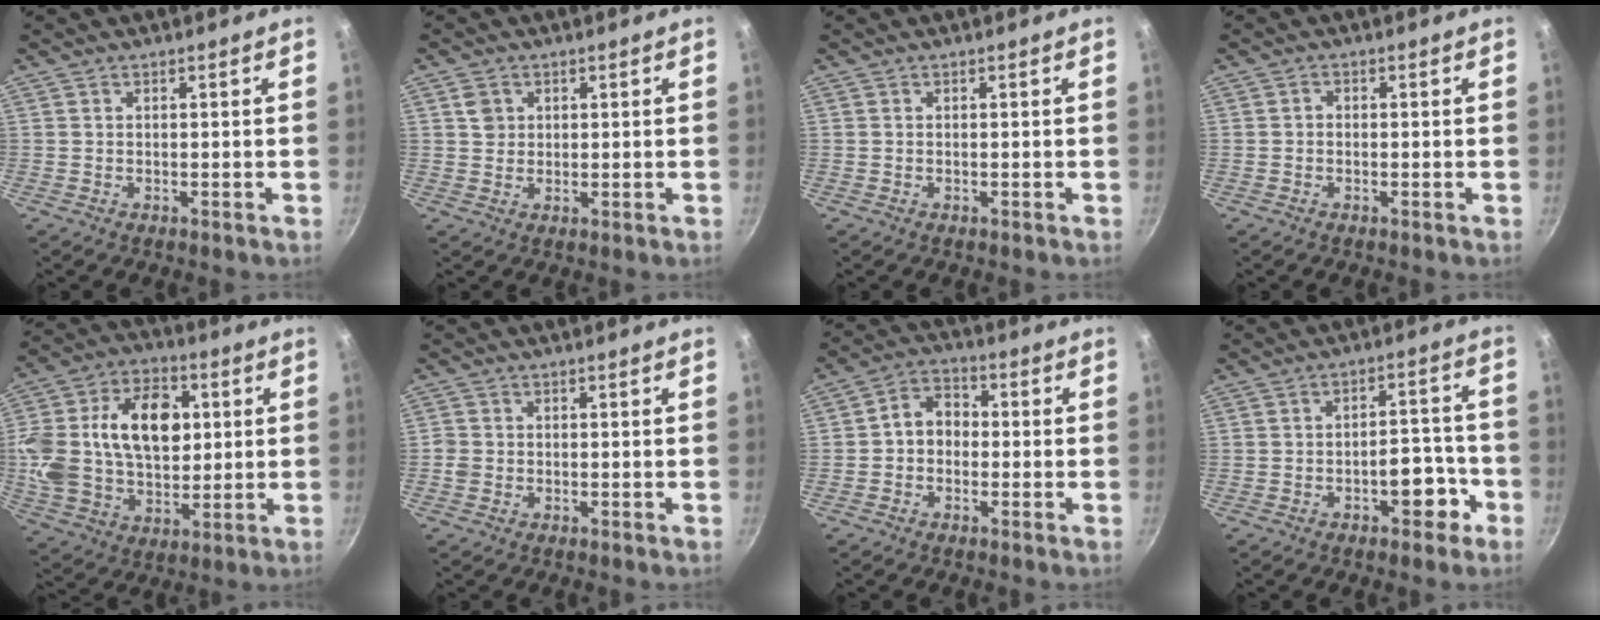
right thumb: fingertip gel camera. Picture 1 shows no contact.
{"total": 3.0, "force": [1.0, 2.6, 1.1], "torque": [-0.006, 0.000, 0.016]}
{"total": 0.0}
{"total": 1.1, "force": [-0.2, 0.9, 0.6], "torque": [-0.009, 0.006, -0.006]}
{"total": 24.1, "force": [3.8, 16.3, 17.3], "torque": [-0.317, 0.021, 0.063]}
{"total": 1.9, "force": [-0.6, 1.7, 0.7], "torque": [-0.009, 0.007, -0.012]}
{"total": 6.2, "force": [-0.5, 5.0, 3.7], "torque": [-0.034, 0.023, -0.026]}
{"total": 7.5, "force": [-3.6, 3.9, 5.3], "torque": [-0.039, 0.043, -0.041]}